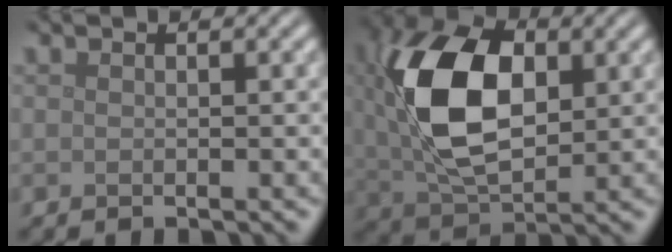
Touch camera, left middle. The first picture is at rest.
{"total": 11.2, "force": [1.6, 6.5, 9.0], "torque": [-0.192, 0.010, 0.029]}